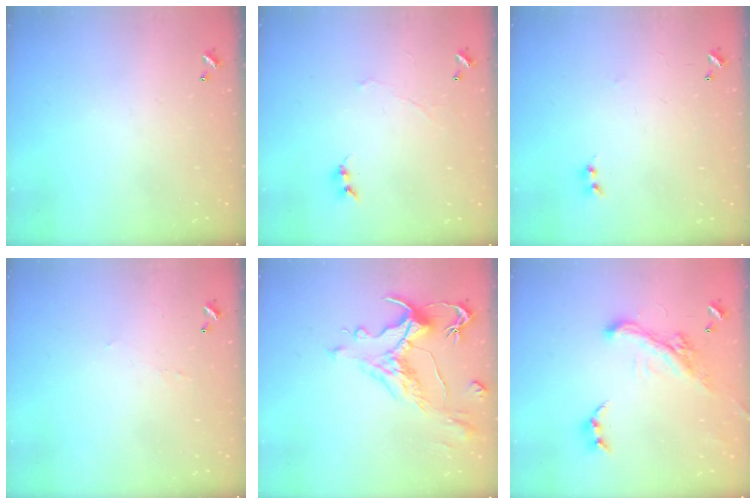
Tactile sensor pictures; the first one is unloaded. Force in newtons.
{"total": 0.7, "press": 0.5, "slide": 0.5}
{"total": 1.6, "press": 1.5, "slide": 0.4}
{"total": 2.2, "press": 2.1, "slide": 0.4}
{"total": 1.5, "press": 0.9, "slide": 1.2}
{"total": 5.2, "press": 4.9, "slide": 1.6}